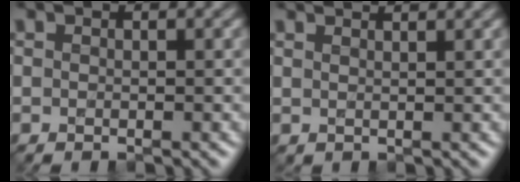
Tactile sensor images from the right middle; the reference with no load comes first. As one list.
[{"total": 3.3, "force": [3.0, 0.8, 1.0], "torque": [0.004, 0.016, 0.015]}]